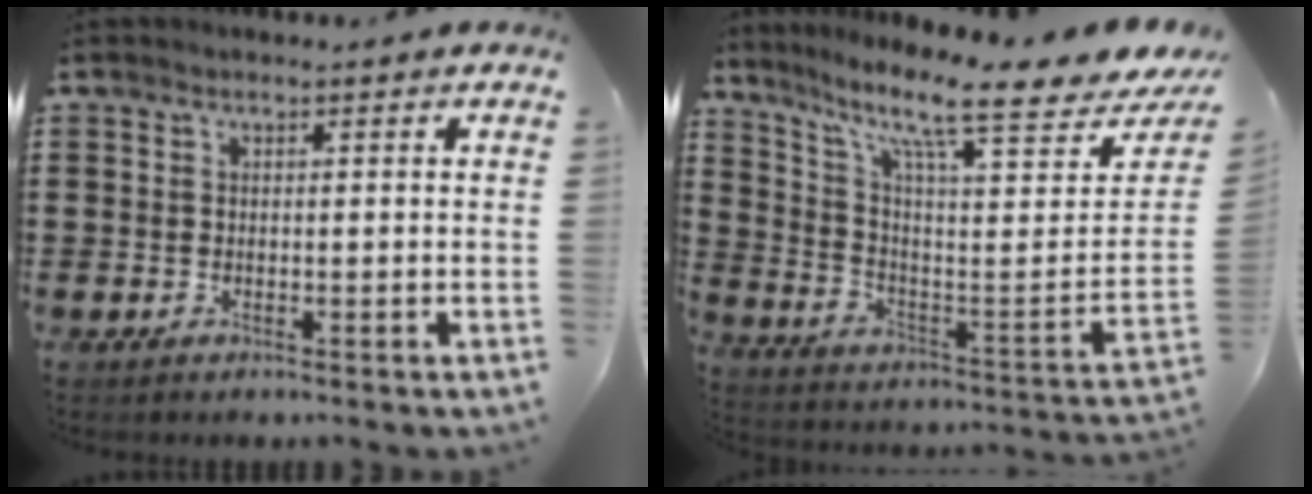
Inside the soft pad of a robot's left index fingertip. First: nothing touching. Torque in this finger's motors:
{"motor_torque": [2.14, 0.00, 0.60, 0.21]}